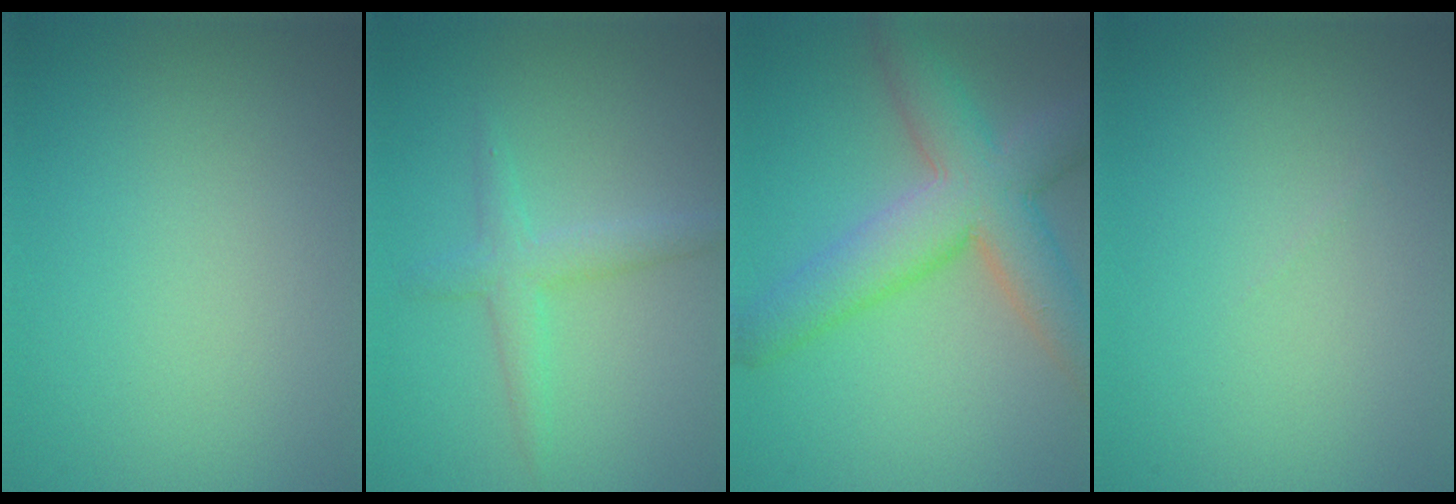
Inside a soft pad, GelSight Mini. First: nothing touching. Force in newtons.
{"total": 2.2, "press": 2.2, "slide": 0.1}
{"total": 7.6, "press": 7.6, "slide": 0.6}
{"total": 0.0}